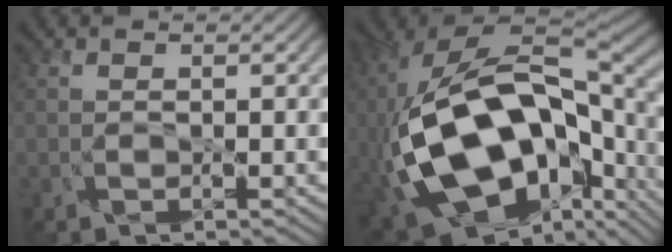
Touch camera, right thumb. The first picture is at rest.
{"total": 18.6, "force": [-2.3, 11.0, 14.9], "torque": [-0.338, -0.020, -0.013]}